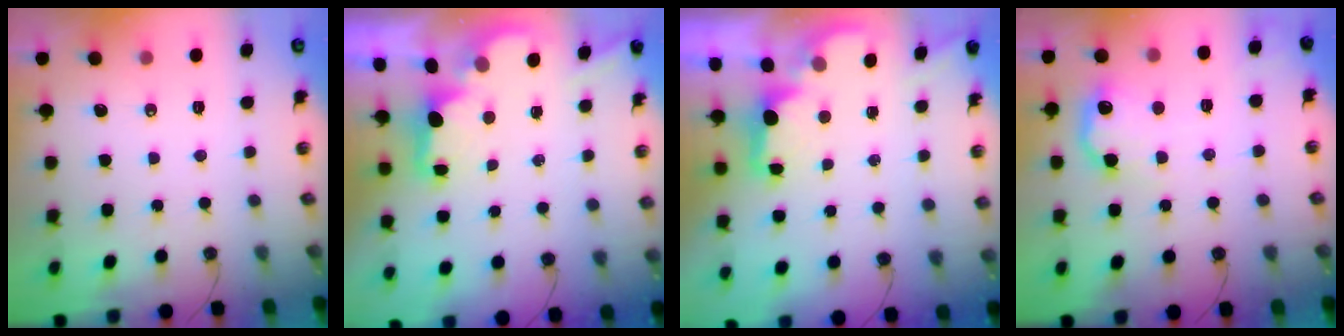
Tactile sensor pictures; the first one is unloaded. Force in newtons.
{"total": 2.2, "press": 2.1, "slide": 0.8}
{"total": 1.9, "press": 1.7, "slide": 0.8}
{"total": 11.5, "press": 11.5, "slide": 0.6}